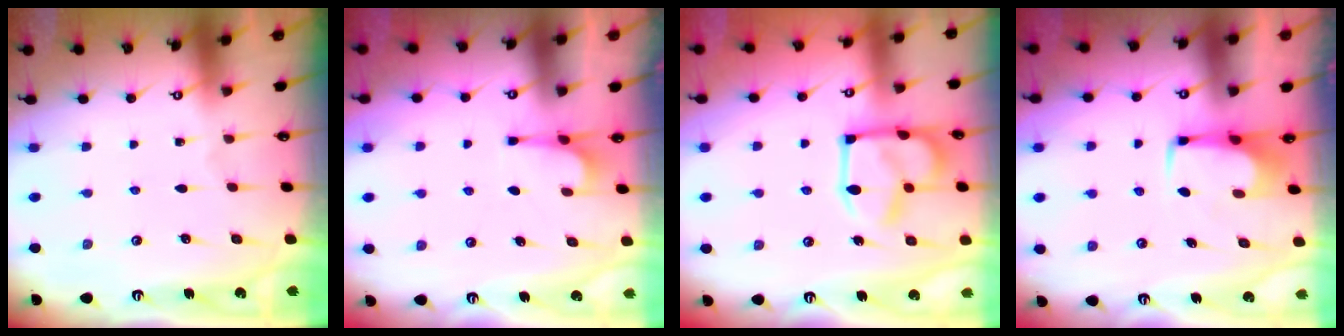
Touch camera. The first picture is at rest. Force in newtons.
{"total": 2.1, "press": 1.9, "slide": 0.8}
{"total": 12.8, "press": 12.8, "slide": 1.3}
{"total": 1.9, "press": 1.8, "slide": 0.6}